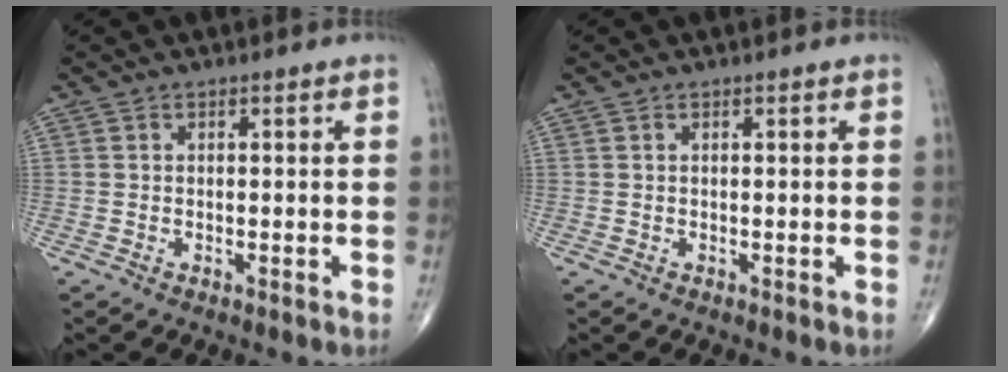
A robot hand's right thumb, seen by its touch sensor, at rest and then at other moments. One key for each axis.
{"total": 0.0}